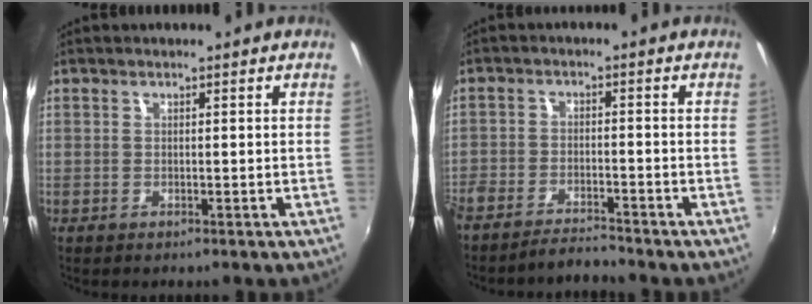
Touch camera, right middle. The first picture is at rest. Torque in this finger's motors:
{"motor_torque": [1.08, -1.06, 0.19, 0.14]}